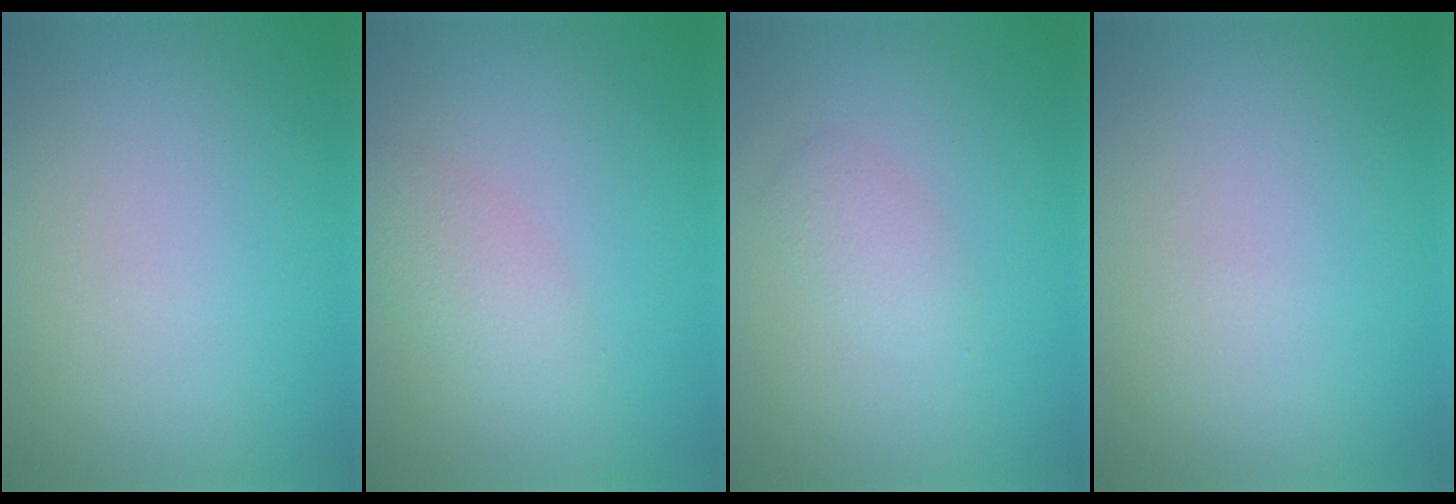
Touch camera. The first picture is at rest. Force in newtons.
{"total": 2.2, "press": 2.2, "slide": 0.1}
{"total": 1.7, "press": 1.7, "slide": 0.1}
{"total": 0.0}